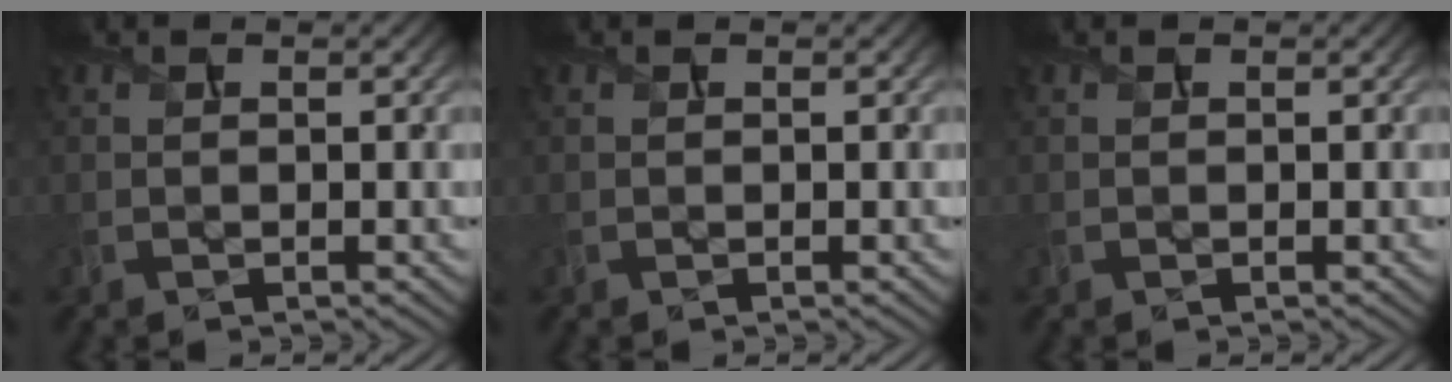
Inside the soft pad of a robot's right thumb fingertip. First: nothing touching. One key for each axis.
{"total": 0.0}
{"total": 0.0}